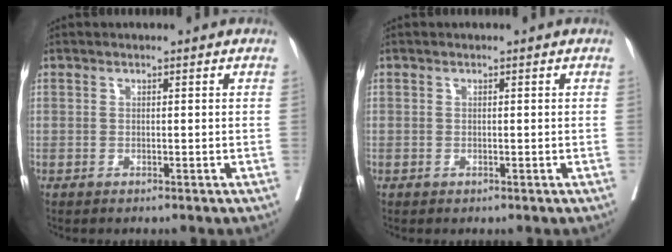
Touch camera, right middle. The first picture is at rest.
{"total": 0.0}